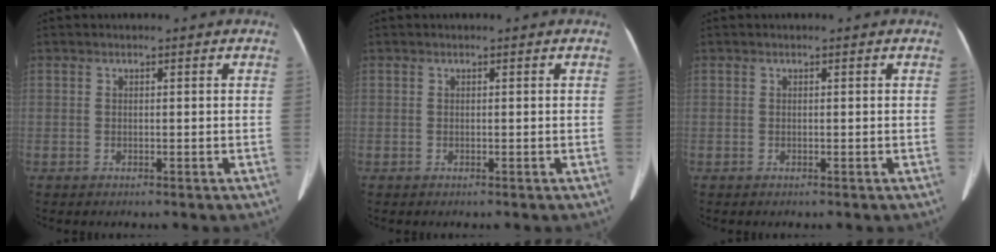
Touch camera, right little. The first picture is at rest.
{"total": 0.0}
{"total": 0.0}